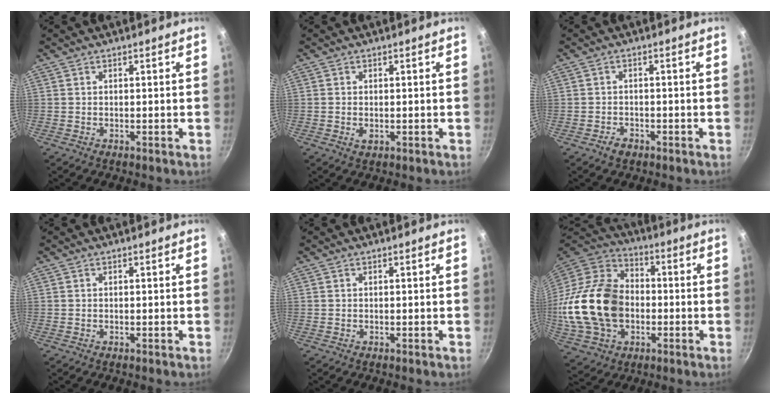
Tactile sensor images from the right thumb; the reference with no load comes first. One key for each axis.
{"total": 1.6, "fx": -0.3, "fy": 1.0, "fz": 1.2, "tx": -0.021, "ty": -0.002, "tz": -0.004}
{"total": 2.2, "fx": -1.5, "fy": 1.4, "fz": 1.0, "tx": -0.013, "ty": 0.015, "tz": -0.024}
{"total": 0.0}
{"total": 0.0}
{"total": 23.9, "fx": -2.4, "fy": 17.2, "fz": 16.4, "tx": -0.300, "ty": 0.035, "tz": -0.040}